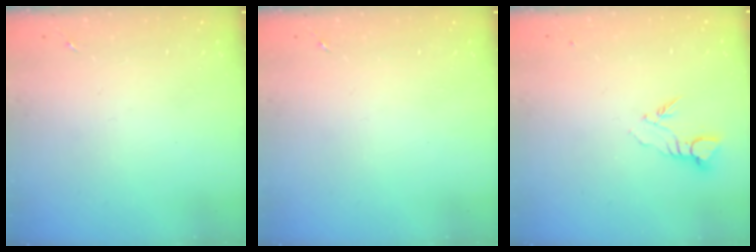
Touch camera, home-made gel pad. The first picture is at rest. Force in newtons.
{"total": 0.0}
{"total": 3.8, "press": 3.8, "slide": 0.2}